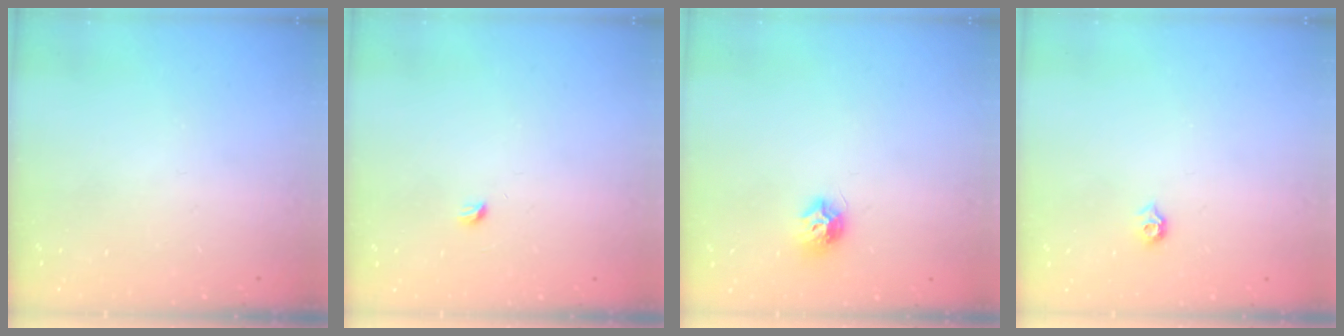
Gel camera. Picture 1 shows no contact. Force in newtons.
{"total": 2.9, "press": 2.9, "slide": 0.4}
{"total": 7.9, "press": 7.9, "slide": 0.4}
{"total": 5.3, "press": 5.2, "slide": 0.8}